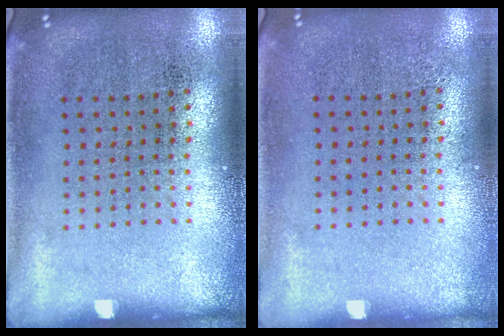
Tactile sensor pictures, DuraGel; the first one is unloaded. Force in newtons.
{"total": 0.0}